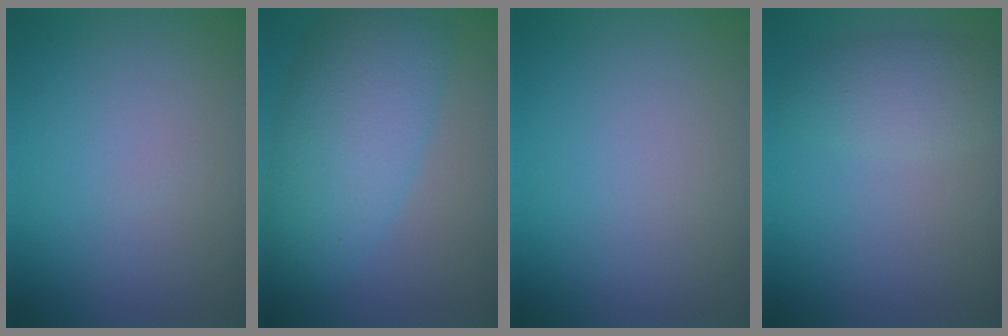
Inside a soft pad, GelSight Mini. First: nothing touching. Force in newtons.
{"total": 7.6, "press": 7.6, "slide": 0.1}
{"total": 0.0}
{"total": 3.2, "press": 3.2, "slide": 0.1}